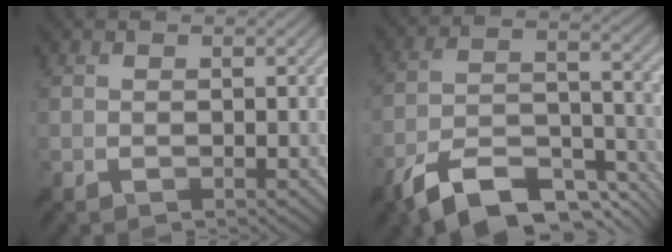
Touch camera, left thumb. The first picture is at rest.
{"total": 12.5, "force": [-8.8, 4.6, 7.6], "torque": [-0.138, 0.000, -0.172]}